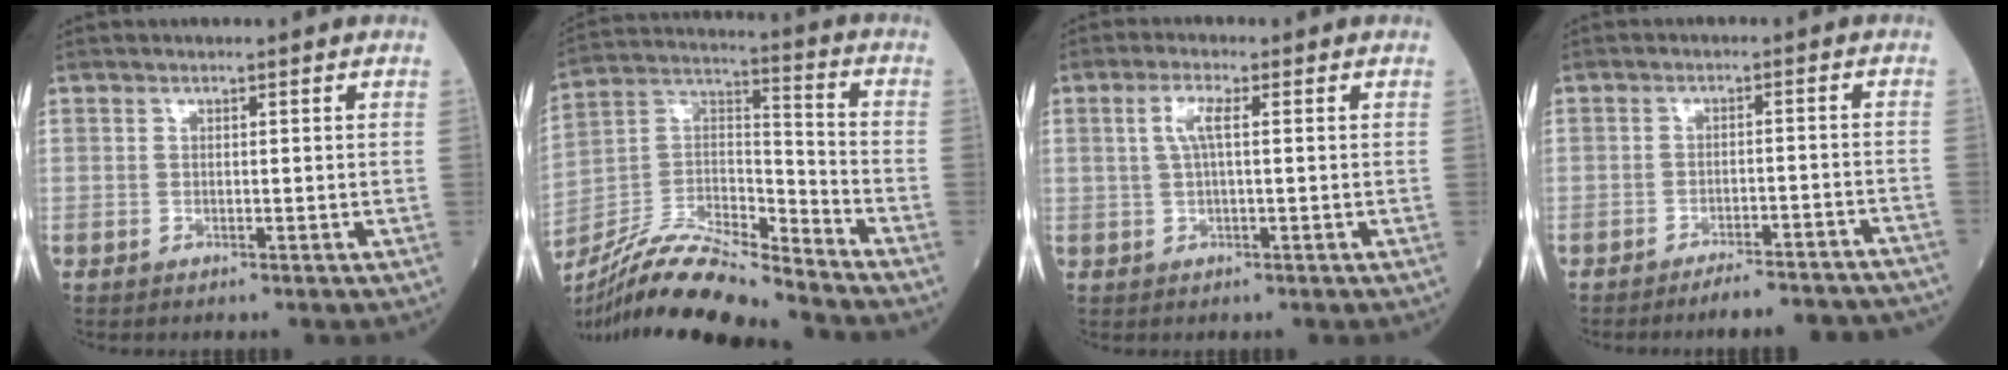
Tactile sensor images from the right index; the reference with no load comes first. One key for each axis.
{"total": 17.3, "fx": -15.7, "fy": 0.9, "fz": 7.1, "tx": -0.136, "ty": 0.015, "tz": -0.294}
{"total": 3.3, "fx": 0.7, "fy": 0.6, "fz": 3.1, "tx": -0.069, "ty": 0.008, "tz": 0.015}
{"total": 11.0, "fx": -10.5, "fy": 1.5, "fz": 3.0, "tx": -0.015, "ty": 0.015, "tz": -0.125}